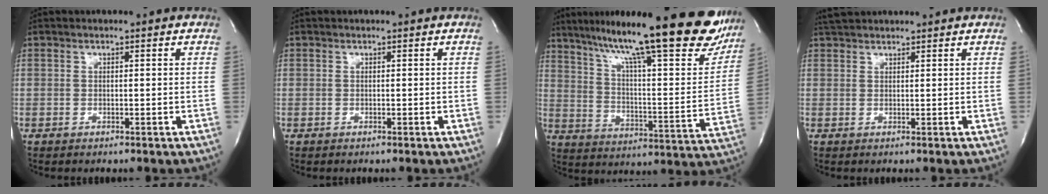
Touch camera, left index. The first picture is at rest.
{"total": 0.0}
{"total": 29.0, "force": [22.8, 4.4, 17.3], "torque": [-0.266, -0.026, 0.313]}
{"total": 3.6, "force": [3.4, 0.5, 0.9], "torque": [-0.017, 0.031, 0.062]}